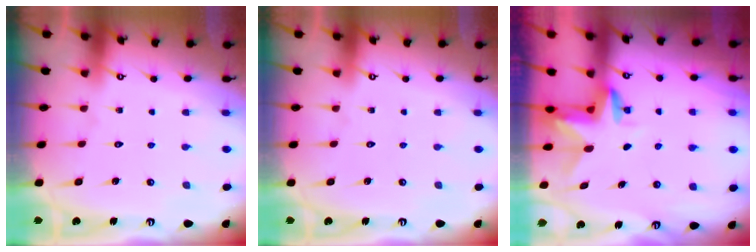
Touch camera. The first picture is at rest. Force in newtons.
{"total": 0.0}
{"total": 2.9, "press": 2.9, "slide": 0.2}